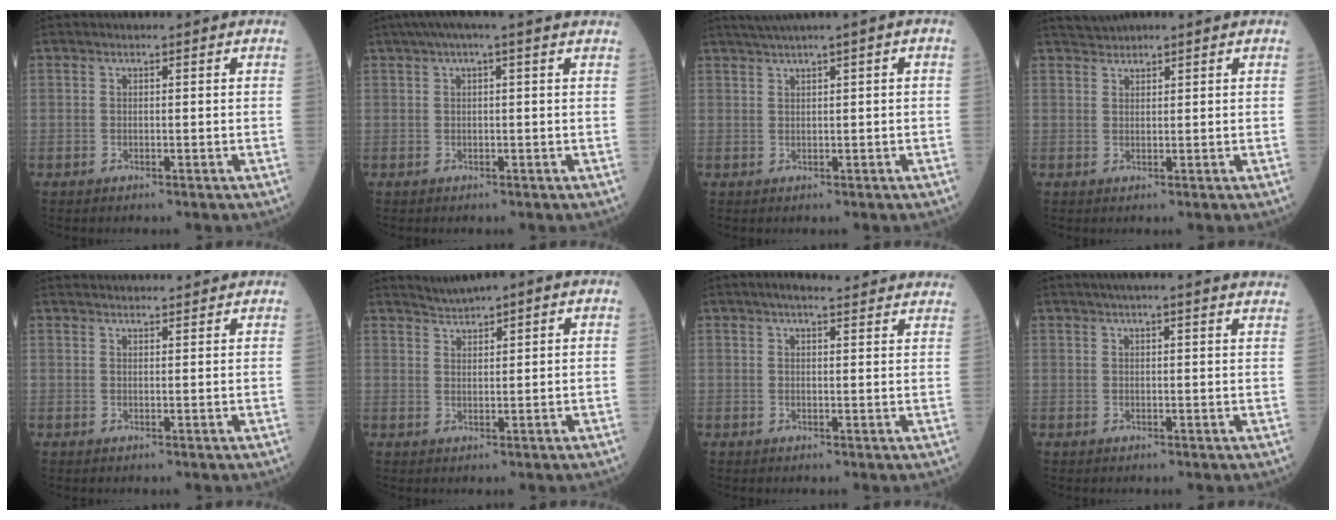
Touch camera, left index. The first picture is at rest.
{"total": 5.3, "force": [3.8, -0.2, 3.7], "torque": [-0.064, 0.042, 0.050]}
{"total": 3.3, "force": [1.8, -0.4, 2.8], "torque": [-0.056, 0.012, 0.037]}
{"total": 1.6, "force": [1.6, 0.0, 0.0], "torque": [-0.006, 0.017, 0.035]}
{"total": 8.2, "force": [7.9, 0.7, 2.0], "torque": [-0.027, 0.031, 0.099]}
{"total": 2.2, "force": [2.1, -0.2, 0.6], "torque": [-0.018, 0.014, 0.043]}
{"total": 10.8, "force": [9.6, 1.2, 4.8], "torque": [-0.056, 0.021, 0.100]}
{"total": 14.8, "force": [13.5, 0.4, 6.0], "torque": [-0.084, 0.010, 0.153]}